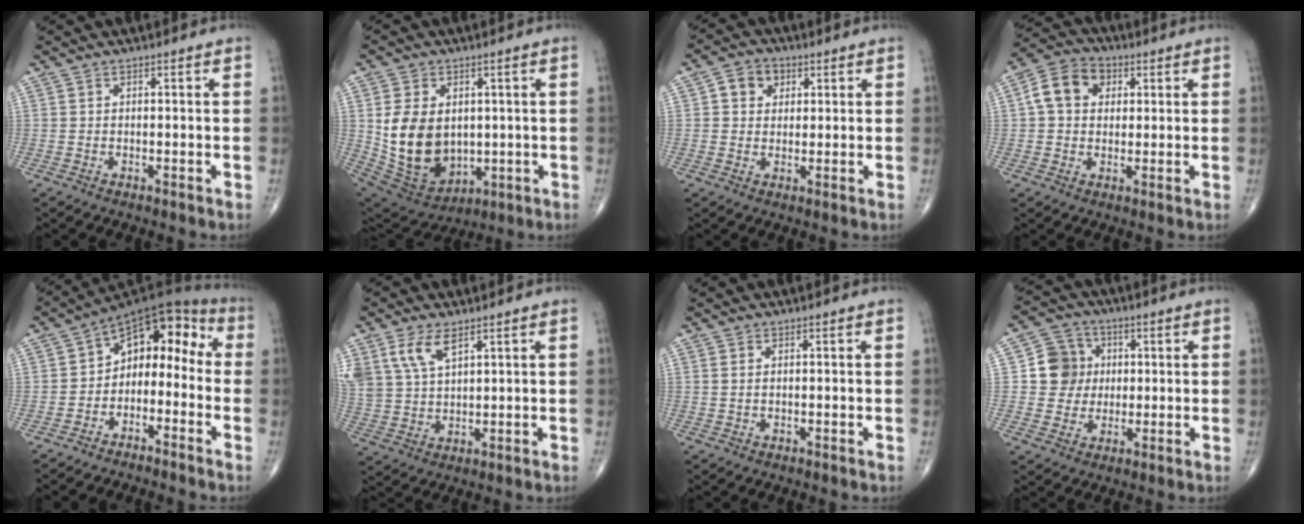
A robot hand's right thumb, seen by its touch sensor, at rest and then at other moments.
{"total": 14.6, "force": [1.0, 10.5, 10.0], "torque": [-0.158, -0.012, 0.049]}
{"total": 5.1, "force": [1.7, 4.2, 2.3], "torque": [-0.012, 0.003, 0.023]}
{"total": 8.7, "force": [2.0, 6.7, 5.1], "torque": [-0.076, 0.015, 0.026]}
{"total": 11.8, "force": [-2.4, 7.8, 8.5], "torque": [-0.086, 0.072, -0.054]}
{"total": 8.2, "force": [4.6, 4.0, 5.5], "torque": [-0.114, -0.008, 0.099]}
{"total": 0.7, "force": [0.3, 0.2, 0.6], "torque": [-0.020, 0.004, 0.008]}
{"total": 8.4, "force": [1.0, 7.9, 2.7], "torque": [-0.011, 0.005, 0.012]}